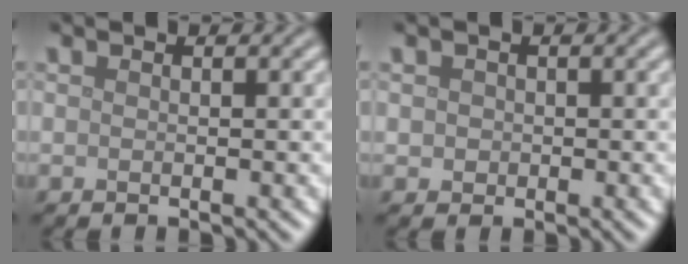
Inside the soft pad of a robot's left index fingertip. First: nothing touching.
{"total": 0.9, "force": [0.1, 0.9, 0.2], "torque": [0.002, -0.003, 0.001]}